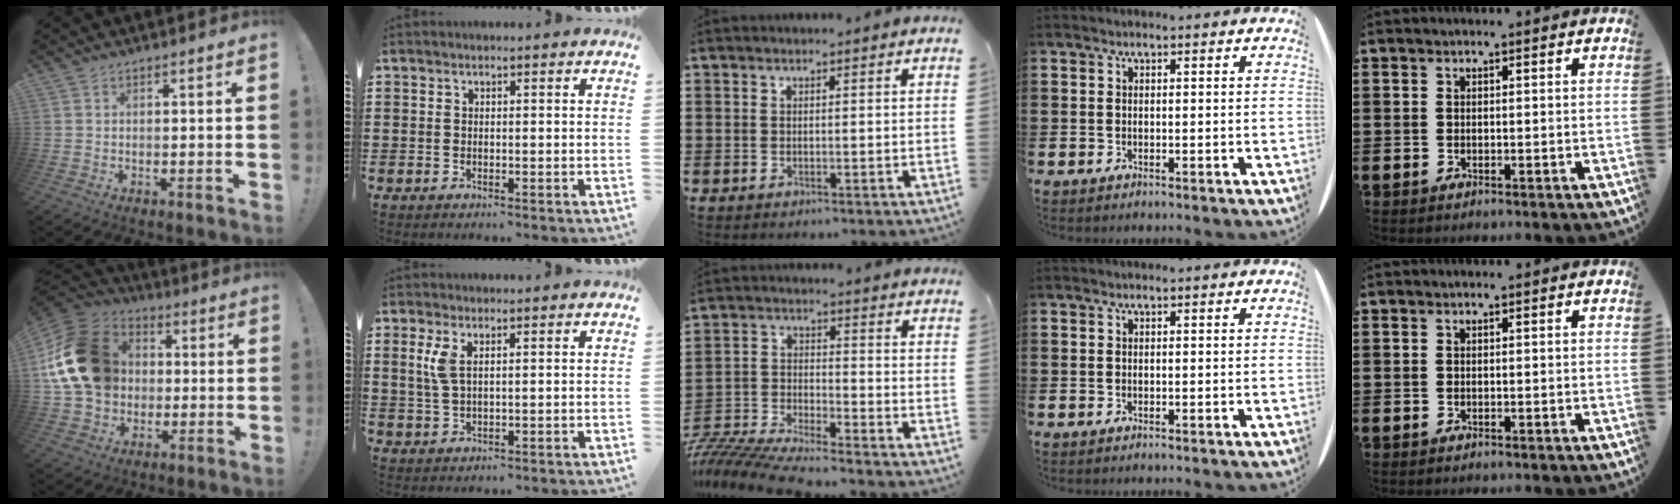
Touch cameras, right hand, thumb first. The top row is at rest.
{"thumb": {"total": 20.3, "force": [2.3, 16.4, 11.7], "torque": [-0.198, 0.011, 0.055]}, "index": {"total": 3.2, "force": [1.2, 1.2, 2.8], "torque": [-0.067, 0.003, 0.018]}, "middle": {"total": 7.4, "force": [-7.3, -0.1, 1.4], "torque": [-0.040, -0.006, -0.148]}}